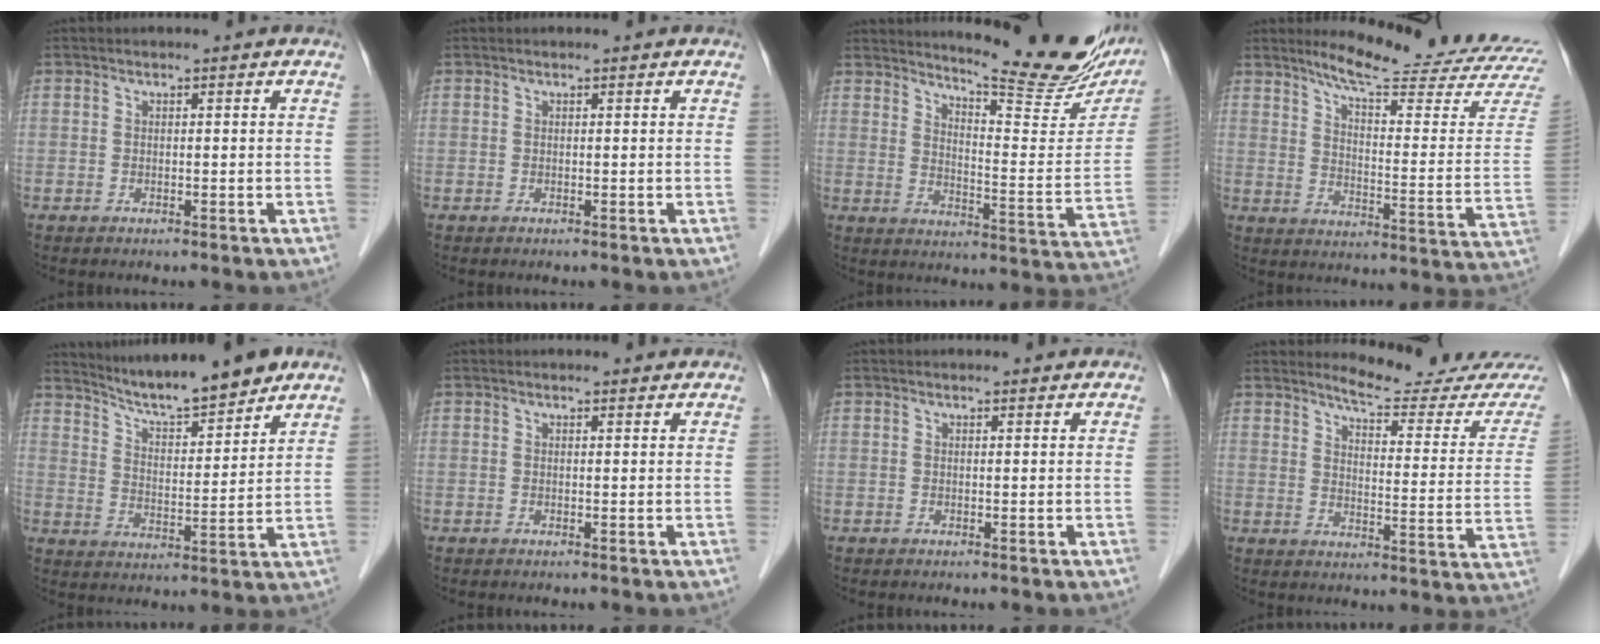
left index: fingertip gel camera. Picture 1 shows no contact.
{"total": 0.6, "force": [0.6, 0.1, 0.1], "torque": [-0.006, 0.006, 0.007]}
{"total": 19.7, "force": [17.2, 2.5, 9.3], "torque": [-0.126, -0.069, 0.214]}
{"total": 21.0, "force": [19.2, -0.1, 8.5], "torque": [-0.128, -0.098, 0.239]}
{"total": 11.9, "force": [10.7, 0.6, 5.2], "torque": [-0.087, 0.004, 0.176]}
{"total": 1.9, "force": [1.8, 0.3, 0.2], "torque": [-0.011, 0.001, 0.020]}
{"total": 1.5, "force": [1.5, 0.2, 0.2], "torque": [-0.010, 0.003, 0.017]}
{"total": 15.0, "force": [14.7, -0.1, 3.3], "torque": [-0.040, -0.099, 0.167]}